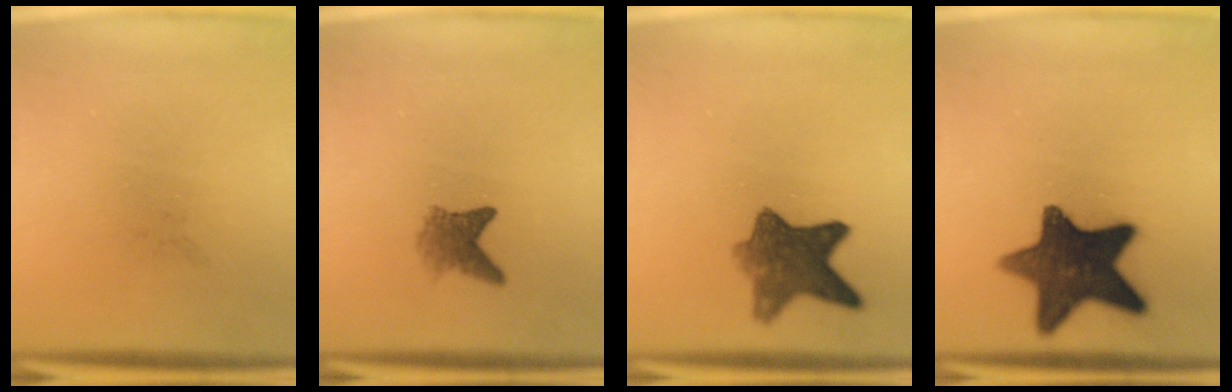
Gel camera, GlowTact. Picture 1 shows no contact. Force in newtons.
{"total": 2.7}
{"total": 8.1}
{"total": 15.0}